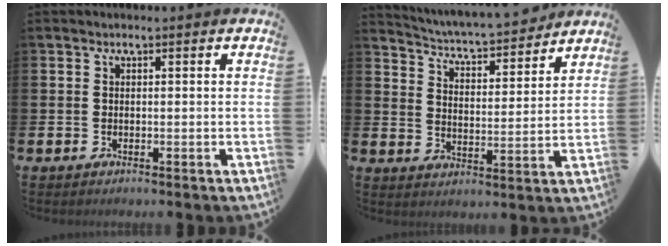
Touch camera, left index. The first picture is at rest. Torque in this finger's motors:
{"motor_torque": [1.00, -1.14, 0.19, 0.11]}